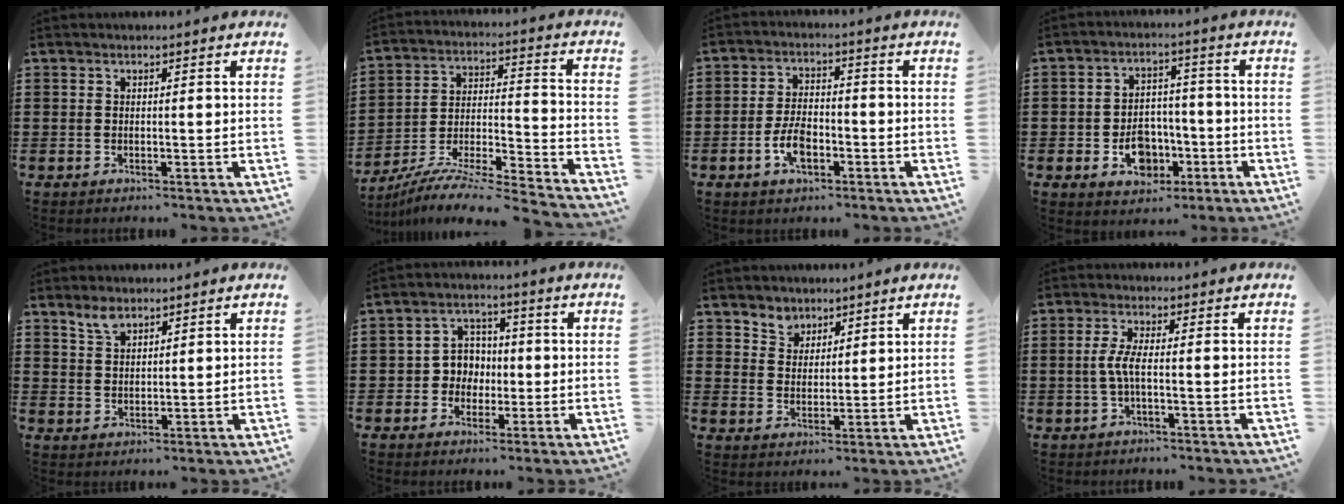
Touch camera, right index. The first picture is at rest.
{"total": 7.7, "force": [-7.2, 0.2, 2.8], "torque": [-0.046, -0.002, -0.146]}
{"total": 5.5, "force": [-2.2, 2.9, 4.1], "torque": [-0.095, 0.001, -0.045]}
{"total": 7.0, "force": [-2.3, 5.3, 4.0], "torque": [-0.054, 0.006, -0.043]}
{"total": 3.3, "force": [2.5, 1.5, 1.6], "torque": [-0.037, 0.004, 0.047]}
{"total": 4.8, "force": [-0.5, 4.5, 1.5], "torque": [-0.044, 0.016, -0.013]}
{"total": 4.0, "force": [3.1, 2.5, -0.3], "torque": [-0.014, 0.004, 0.058]}
{"total": 3.6, "force": [-0.6, 0.7, 3.5], "torque": [-0.094, -0.009, -0.022]}